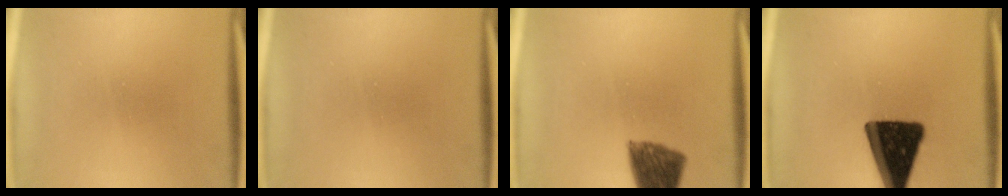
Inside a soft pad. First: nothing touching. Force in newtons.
{"total": 0.0}
{"total": 8.6}
{"total": 17.7}